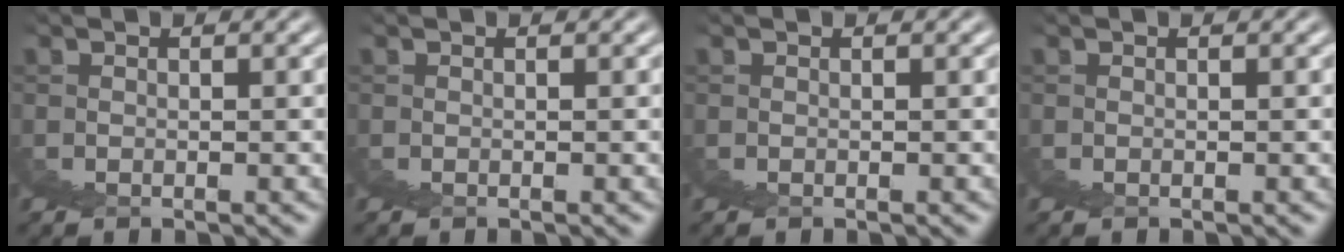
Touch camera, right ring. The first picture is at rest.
{"total": 0.0}
{"total": 0.0}
{"total": 0.0}